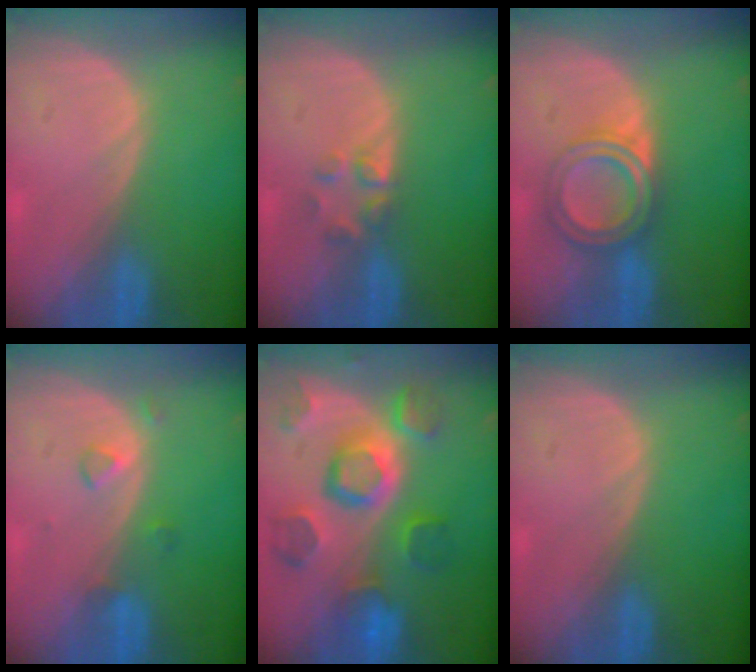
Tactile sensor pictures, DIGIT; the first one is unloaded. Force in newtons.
{"total": 2.6, "press": 2.6, "slide": 0.2}
{"total": 5.6, "press": 5.6, "slide": 0.1}
{"total": 2.1, "press": 2.1, "slide": 0.1}
{"total": 11.5, "press": 10.0, "slide": 5.6}
{"total": 0.0}